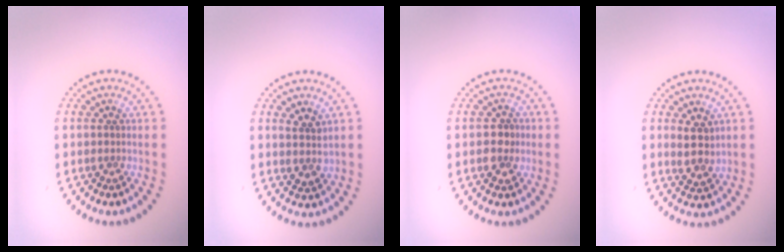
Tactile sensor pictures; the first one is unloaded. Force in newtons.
{"total": 2.1, "press": 1.8, "slide": 1.1}
{"total": 2.1, "press": 2.1, "slide": 0.5}
{"total": 2.7, "press": 2.5, "slide": 1.1}